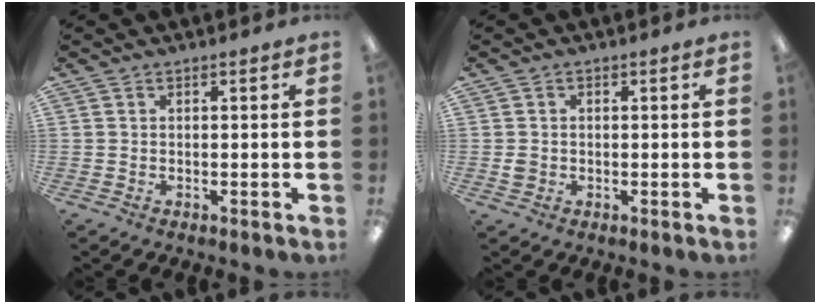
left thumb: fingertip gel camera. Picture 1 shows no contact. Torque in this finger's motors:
{"motor_torque": [-0.07, 0.04, 0.03, -0.02, 0.00]}